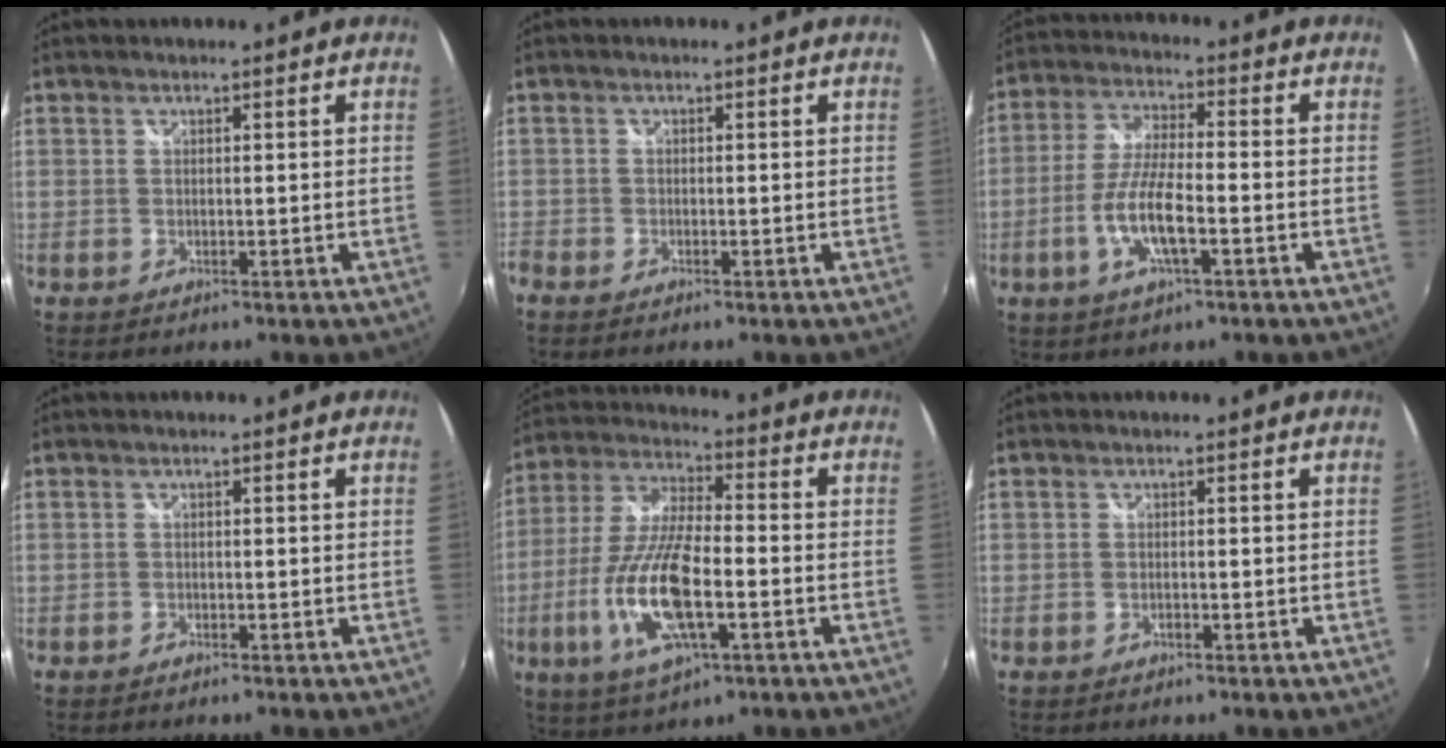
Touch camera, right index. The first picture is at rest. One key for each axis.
{"total": 1.8, "fx": -1.3, "fy": 1.1, "fz": 0.1, "tx": -0.009, "ty": -0.002, "tz": -0.030}
{"total": 9.5, "fx": -3.4, "fy": 2.2, "fz": 8.6, "tx": -0.180, "ty": -0.001, "tz": -0.066}
{"total": 0.8, "fx": -0.7, "fy": 0.3, "fz": 0.1, "tx": -0.006, "ty": -0.002, "tz": -0.014}
{"total": 16.5, "fx": -5.3, "fy": 5.3, "fz": 14.7, "tx": -0.309, "ty": -0.013, "tz": -0.100}
{"total": 0.8, "fx": -0.6, "fy": 0.3, "fz": 0.4, "tx": -0.006, "ty": 0.001, "tz": -0.011}